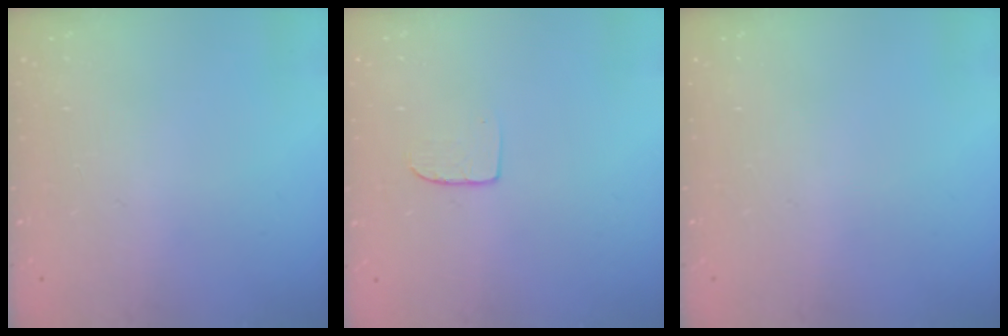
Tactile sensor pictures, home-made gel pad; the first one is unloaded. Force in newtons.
{"total": 4.7, "press": 4.7, "slide": 0.4}
{"total": 0.0}